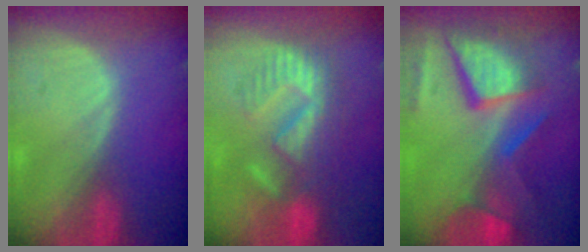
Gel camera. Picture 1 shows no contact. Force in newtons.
{"total": 9.2, "press": 8.9, "slide": 2.3}
{"total": 12.1, "press": 9.9, "slide": 6.9}